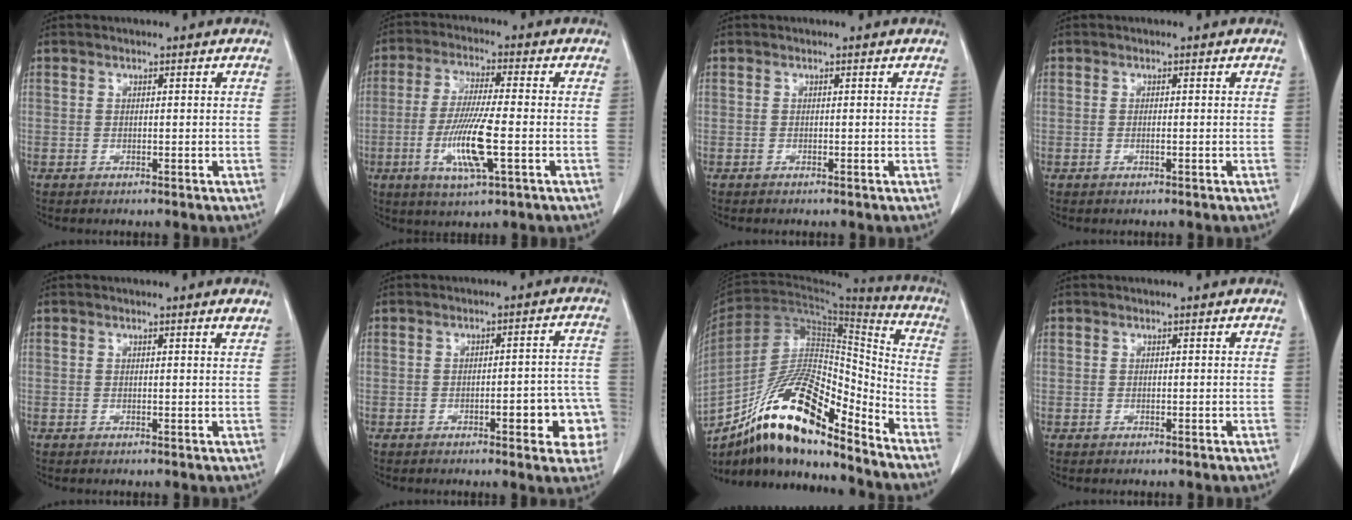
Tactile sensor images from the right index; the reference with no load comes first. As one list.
[{"total": 10.2, "force": [-2.8, 0.7, 9.8], "torque": [-0.196, -0.015, -0.053]}, {"total": 0.0}, {"total": 0.6, "force": [-0.2, 0.0, 0.5], "torque": [-0.012, 0.000, -0.002]}, {"total": 0.9, "force": [0.7, -0.2, 0.6], "torque": [-0.017, -0.007, 0.010]}, {"total": 8.6, "force": [-3.2, 2.2, 7.7], "torque": [-0.075, 0.018, -0.037]}, {"total": 19.4, "force": [-13.5, 4.6, 13.1], "torque": [-0.240, 0.008, -0.239]}, {"total": 0.0}]